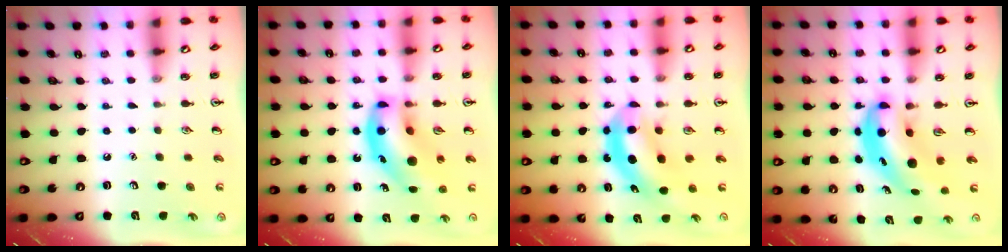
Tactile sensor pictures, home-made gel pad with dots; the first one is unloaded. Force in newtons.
{"total": 16.2, "press": 15.5, "slide": 4.7}
{"total": 6.3, "press": 6.1, "slide": 1.4}
{"total": 7.0, "press": 6.8, "slide": 1.7}